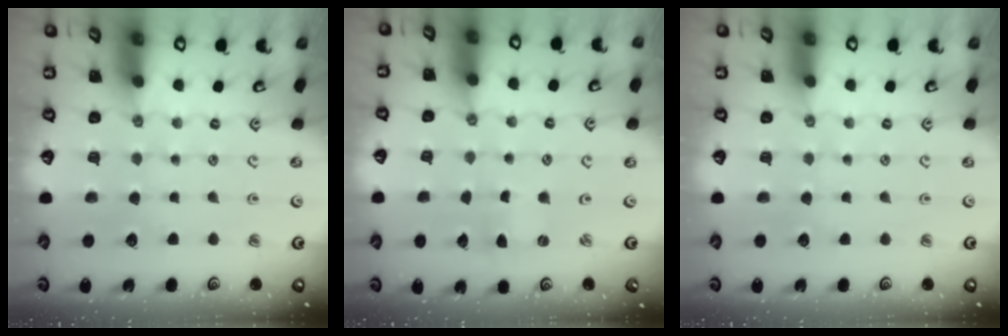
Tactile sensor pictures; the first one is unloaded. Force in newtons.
{"total": 0.0}
{"total": 0.0}